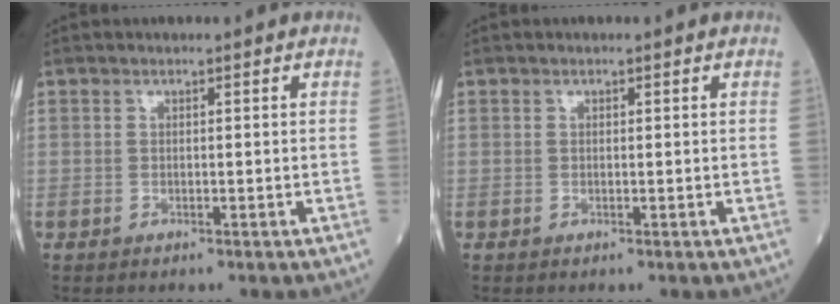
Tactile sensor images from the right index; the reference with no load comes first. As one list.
[{"total": 0.0}]